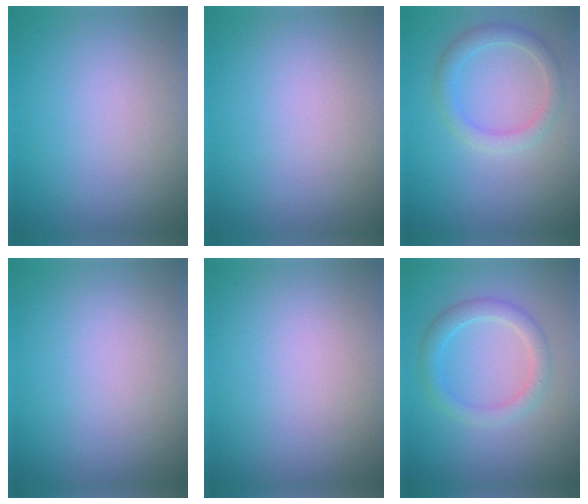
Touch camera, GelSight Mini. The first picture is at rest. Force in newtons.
{"total": 0.0}
{"total": 2.4, "press": 2.4, "slide": 0.1}
{"total": 0.0}
{"total": 0.0}
{"total": 2.6, "press": 2.6, "slide": 0.1}